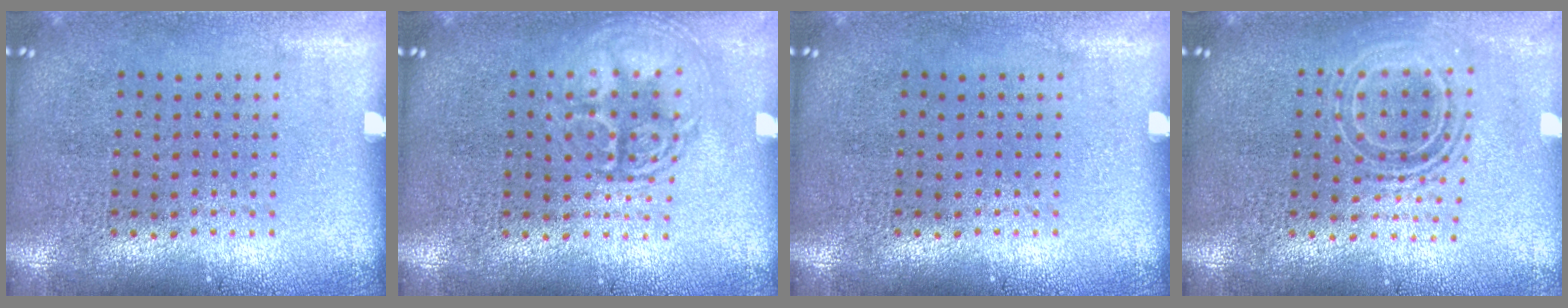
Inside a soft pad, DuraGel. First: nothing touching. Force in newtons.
{"total": 2.9, "press": 2.9, "slide": 0.4}
{"total": 0.0}
{"total": 1.6, "press": 1.3, "slide": 1.0}